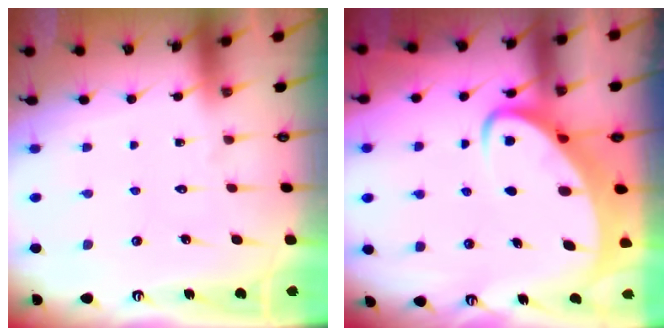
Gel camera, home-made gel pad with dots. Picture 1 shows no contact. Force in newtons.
{"total": 5.0, "press": 4.9, "slide": 0.5}